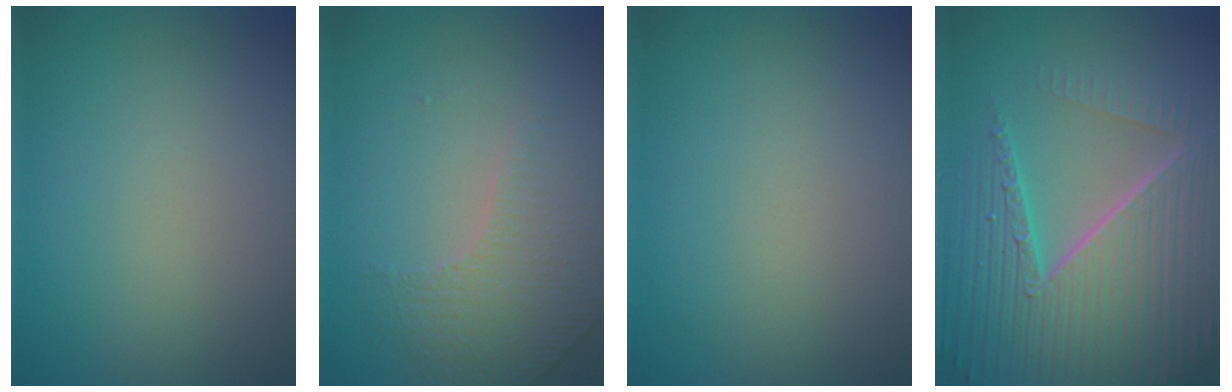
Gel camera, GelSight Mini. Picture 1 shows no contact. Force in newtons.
{"total": 4.3, "press": 2.9, "slide": 3.2}
{"total": 0.0}
{"total": 10.5, "press": 6.6, "slide": 8.2}